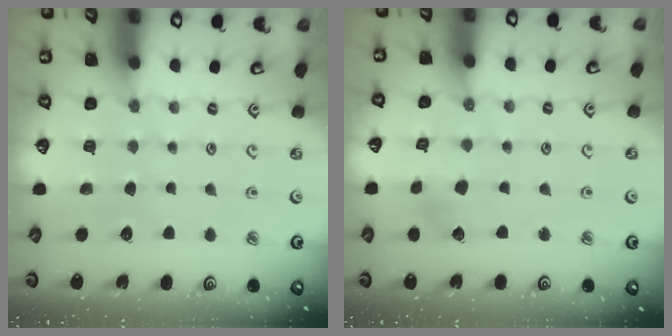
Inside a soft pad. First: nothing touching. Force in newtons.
{"total": 2.8, "press": 2.7, "slide": 0.8}